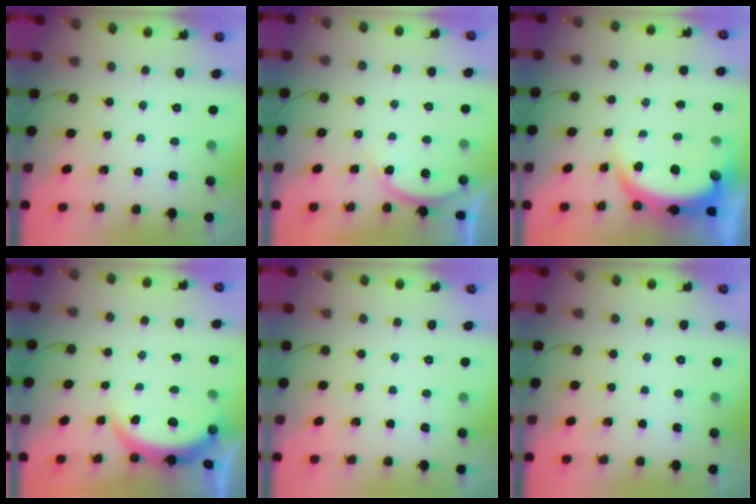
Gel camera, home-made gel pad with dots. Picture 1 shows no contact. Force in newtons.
{"total": 3.8, "press": 3.8, "slide": 0.6}
{"total": 6.9, "press": 6.8, "slide": 1.0}
{"total": 3.8, "press": 3.8, "slide": 0.3}
{"total": 0.0}
{"total": 0.0}